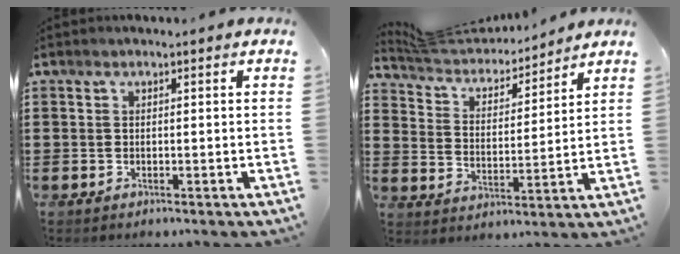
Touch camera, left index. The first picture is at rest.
{"total": 5.2, "force": [5.0, 1.0, 0.9], "torque": [-0.047, -0.035, 0.084]}